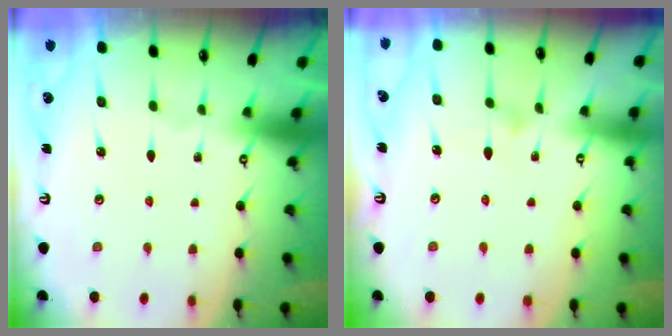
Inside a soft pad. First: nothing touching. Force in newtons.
{"total": 5.9, "press": 5.9, "slide": 0.3}